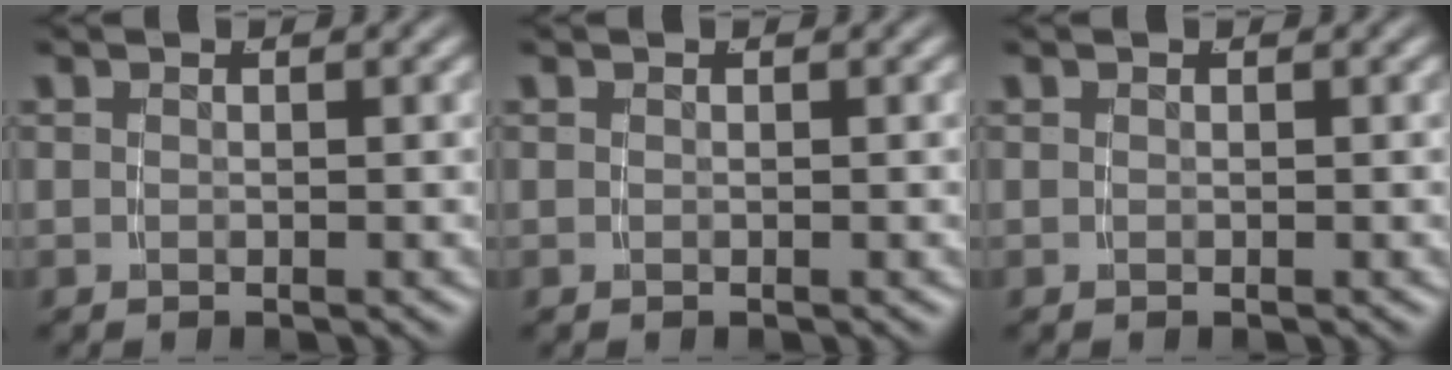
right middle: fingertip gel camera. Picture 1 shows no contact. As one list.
[{"total": 0.0}, {"total": 0.0}]